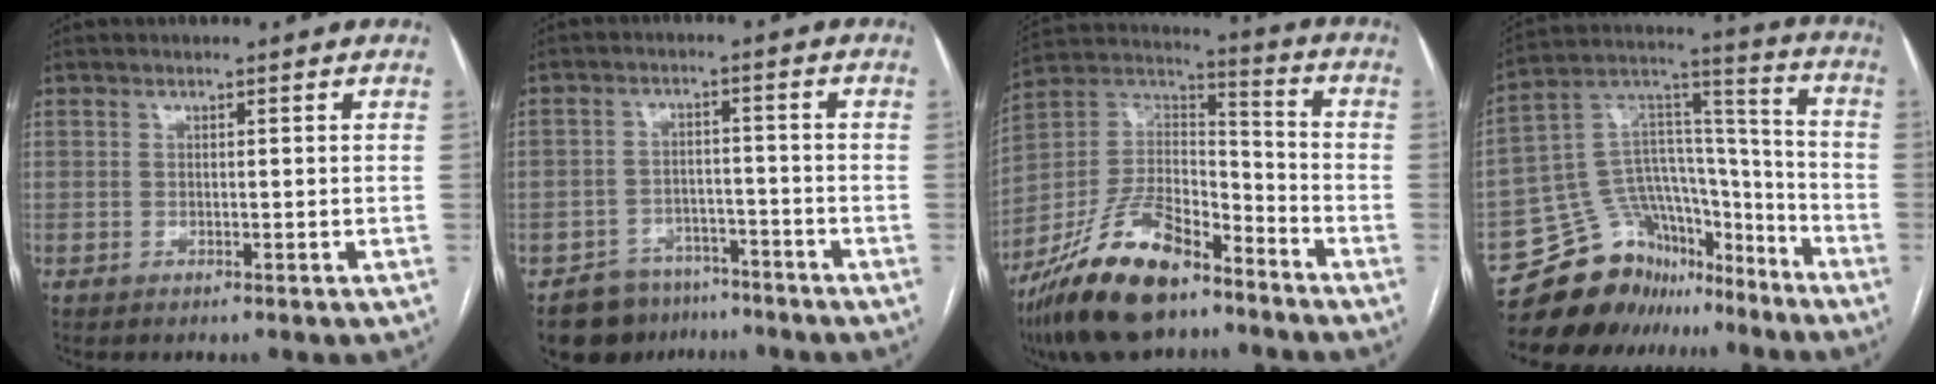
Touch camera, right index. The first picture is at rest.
{"total": 5.6, "force": [-3.9, 3.9, 0.5], "torque": [0.001, 0.009, -0.056]}
{"total": 19.9, "force": [-14.3, 7.0, 12.0], "torque": [-0.255, 0.006, -0.260]}
{"total": 17.9, "force": [-14.6, 9.2, 4.5], "torque": [-0.075, 0.080, -0.242]}